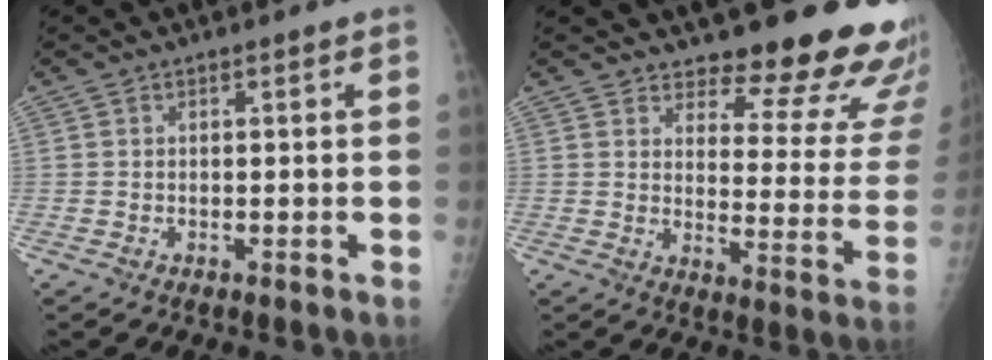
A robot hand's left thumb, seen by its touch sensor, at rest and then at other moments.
{"total": 18.8, "force": [16.5, 5.4, 7.2], "torque": [-0.039, -0.149, 0.189]}